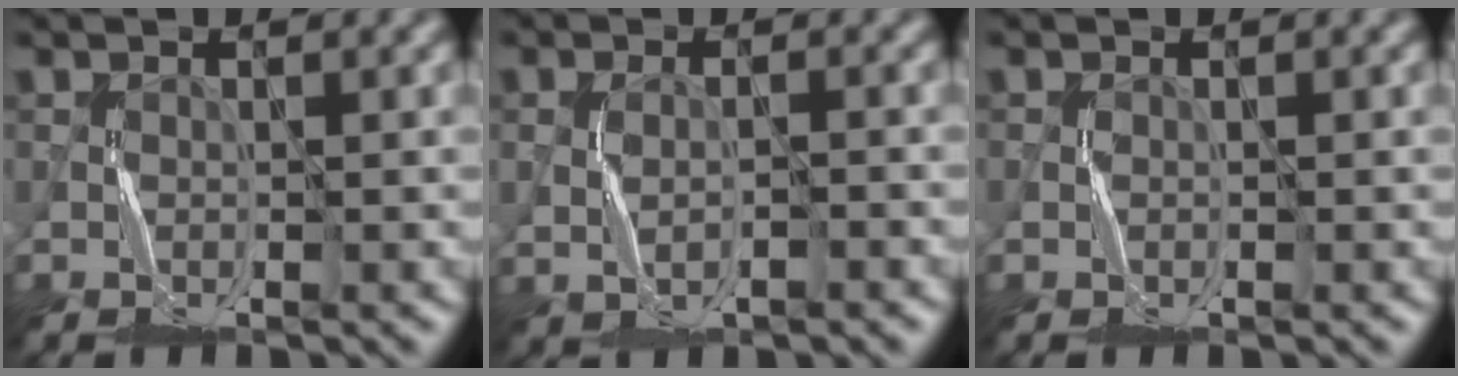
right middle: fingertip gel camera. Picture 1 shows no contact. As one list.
[{"total": 1.4, "force": [-0.6, 0.7, 1.1], "torque": [-0.030, 0.001, -0.007]}, {"total": 0.0}]